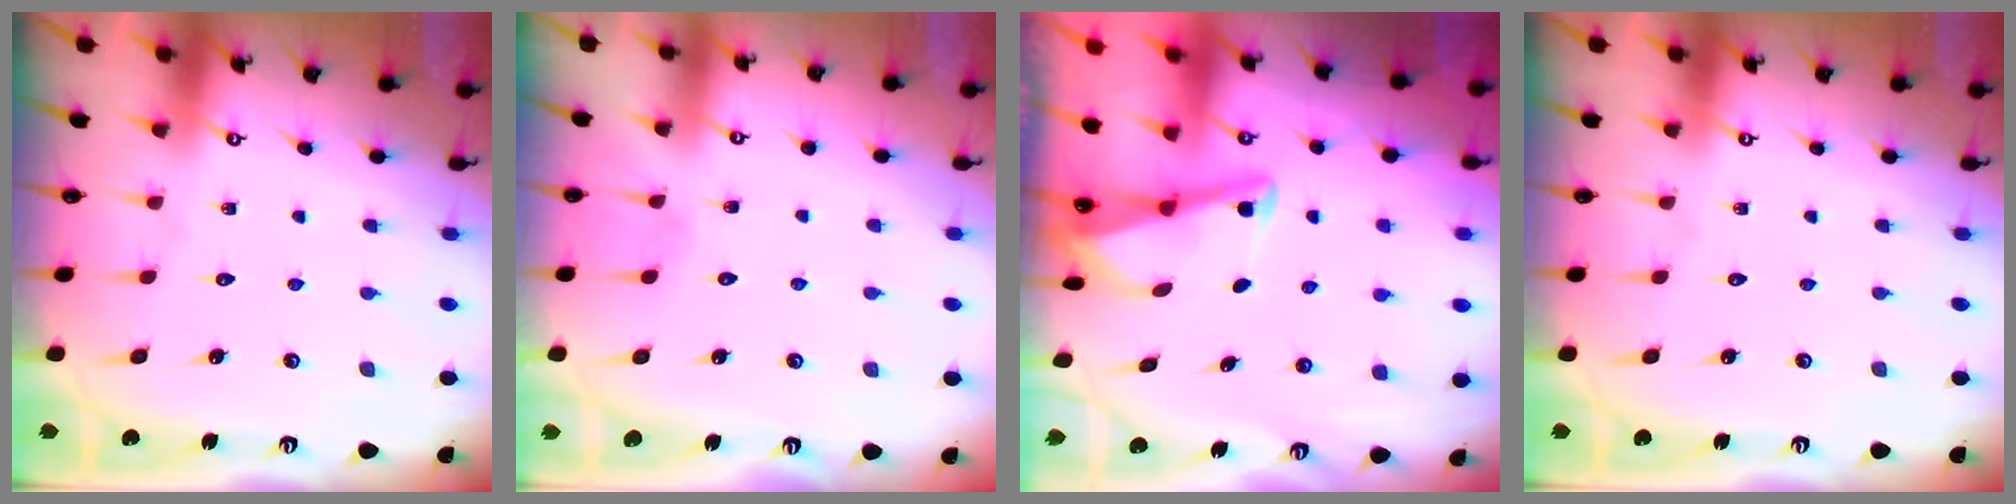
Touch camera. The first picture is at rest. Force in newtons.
{"total": 2.6, "press": 2.6, "slide": 0.2}
{"total": 3.4, "press": 3.4, "slide": 0.3}
{"total": 0.0}